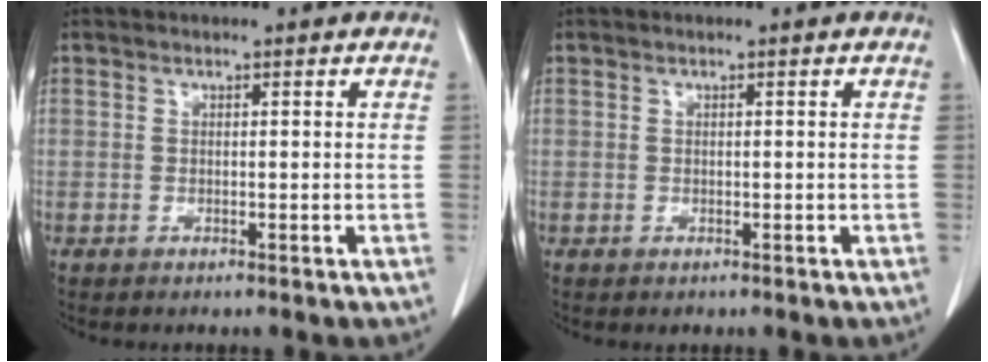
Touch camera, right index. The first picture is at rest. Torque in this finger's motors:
{"motor_torque": [-1.05, 0.23, -0.35, -0.13]}